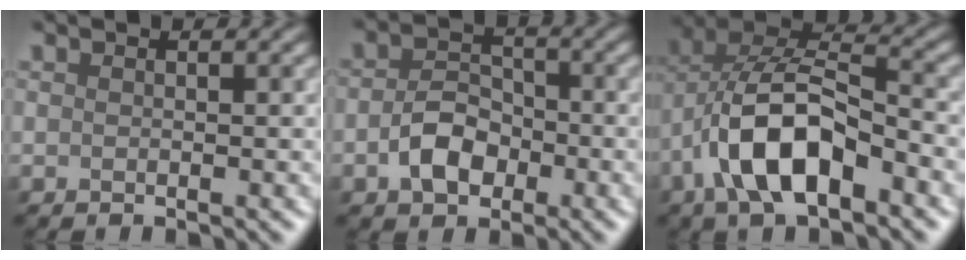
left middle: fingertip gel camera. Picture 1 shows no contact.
{"total": 3.2, "force": [-1.3, 2.3, 1.8], "torque": [-0.041, 0.006, -0.025]}
{"total": 8.9, "force": [-3.4, 4.2, 7.0], "torque": [-0.139, 0.016, -0.065]}